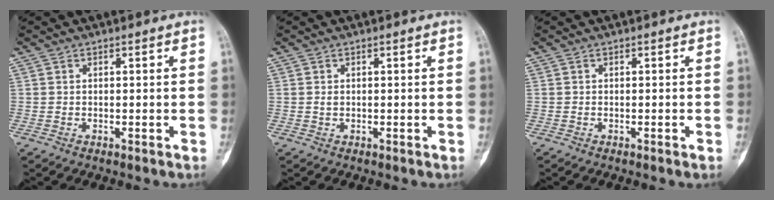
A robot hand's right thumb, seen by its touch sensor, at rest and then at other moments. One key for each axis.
{"total": 0.6, "fx": 0.1, "fy": 0.4, "fz": 0.4, "tx": -0.006, "ty": 0.001, "tz": 0.000}
{"total": 0.6, "fx": -0.3, "fy": -0.1, "fz": 0.5, "tx": -0.007, "ty": 0.000, "tz": -0.005}